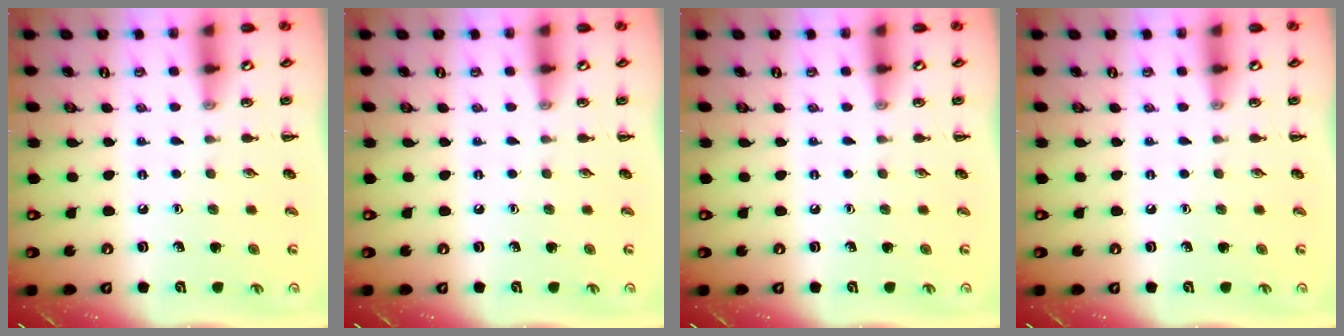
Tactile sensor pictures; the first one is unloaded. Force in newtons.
{"total": 0.0}
{"total": 0.0}
{"total": 0.0}